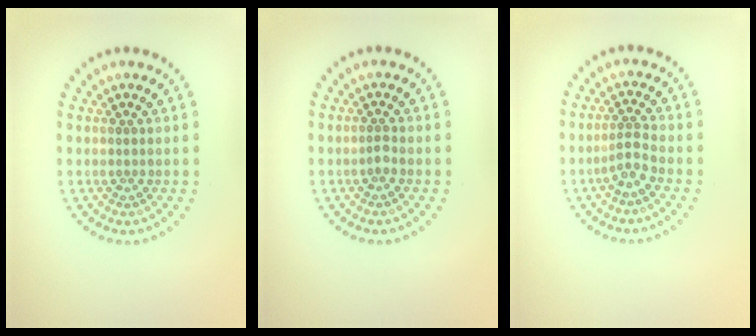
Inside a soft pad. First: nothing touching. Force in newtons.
{"total": 0.7, "press": 0.6, "slide": 0.4}
{"total": 2.0, "press": 1.4, "slide": 1.4}